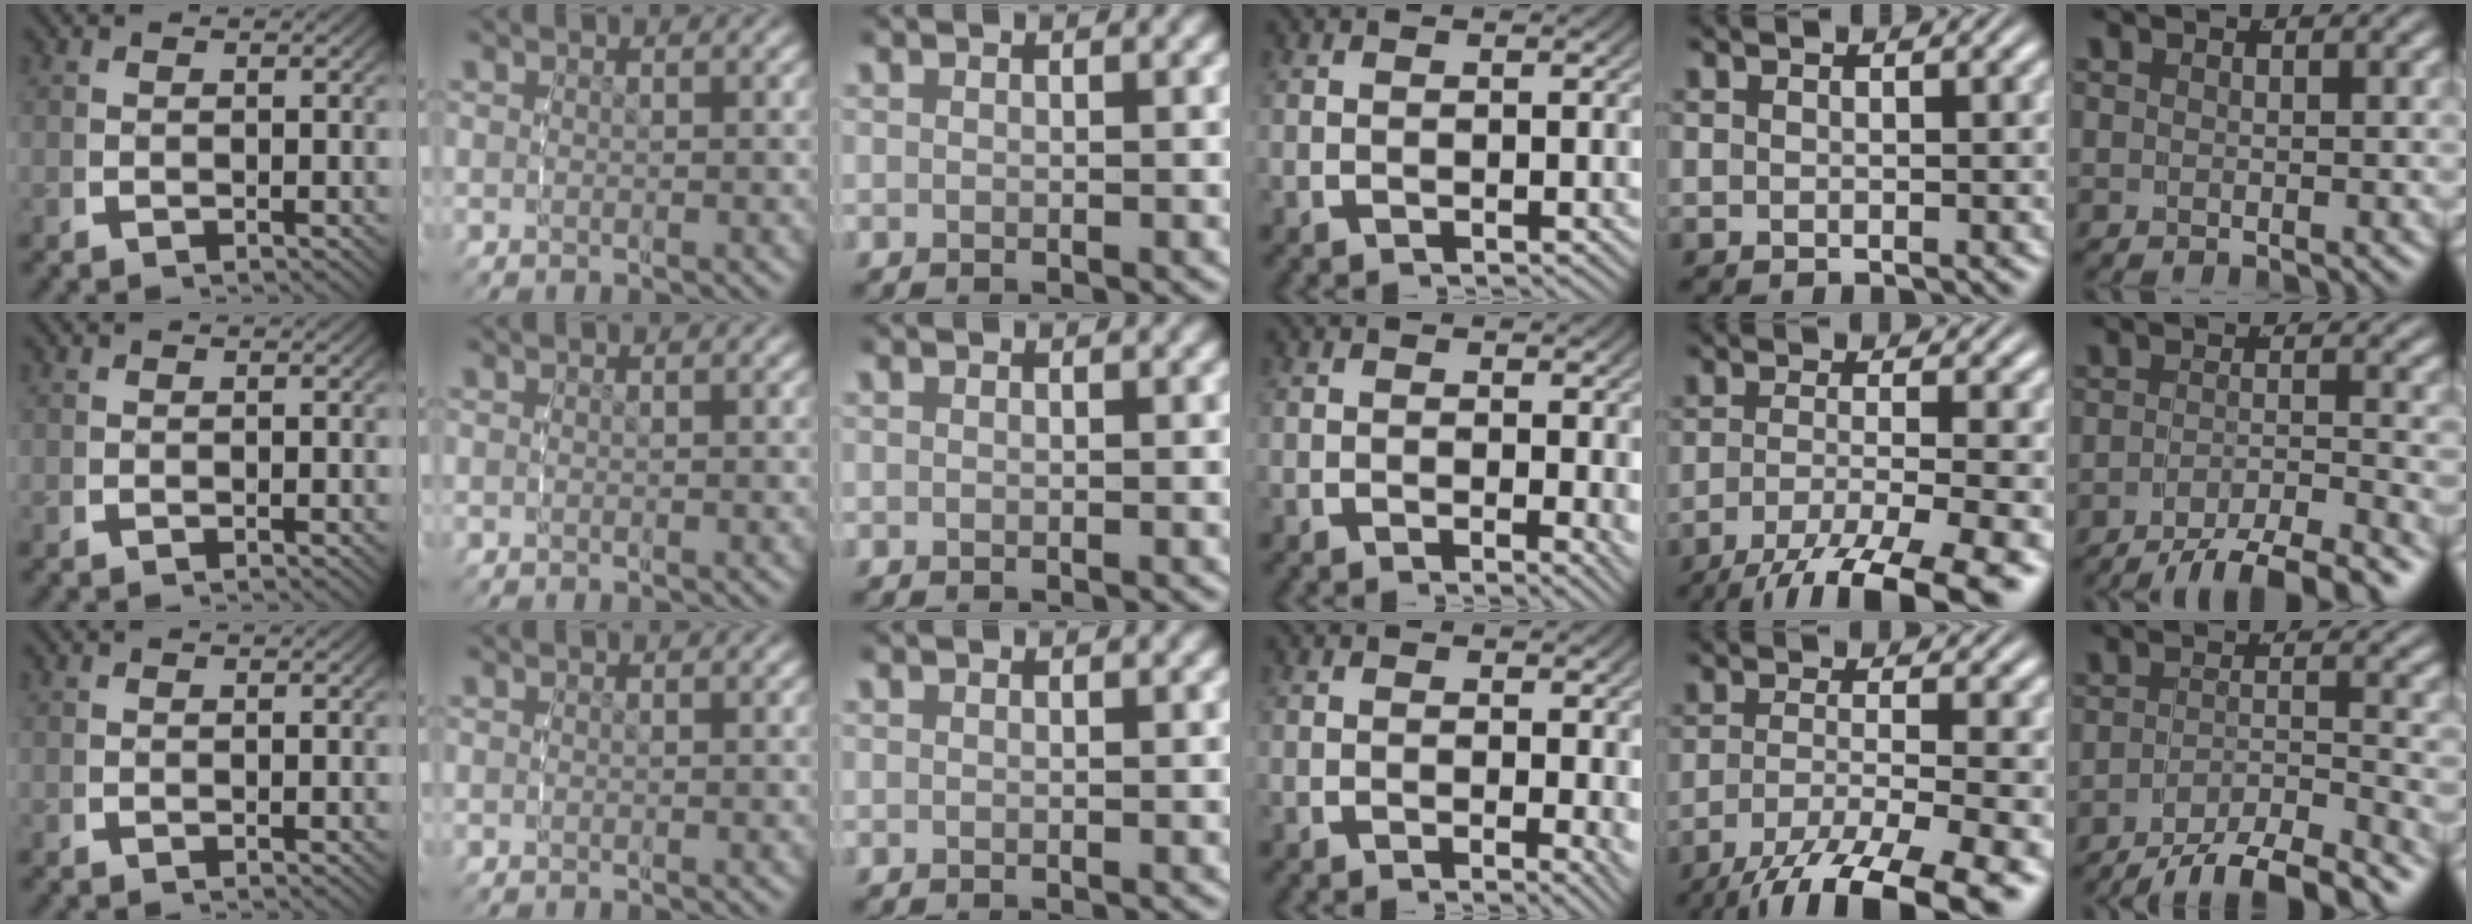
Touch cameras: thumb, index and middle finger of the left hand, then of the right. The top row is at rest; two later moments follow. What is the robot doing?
{"motion": "lift_and_place", "object": "condiment"}